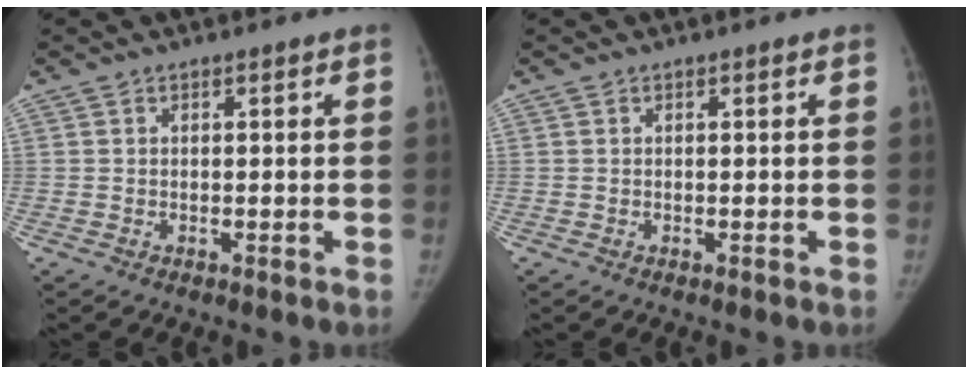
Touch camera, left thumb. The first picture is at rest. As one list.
[{"total": 0.0}]